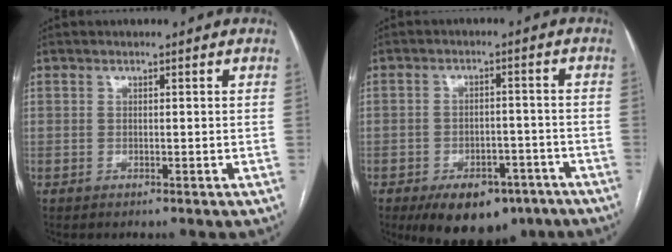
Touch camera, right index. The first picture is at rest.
{"total": 11.0, "force": [-7.4, 5.9, 5.5], "torque": [-0.069, 0.012, -0.104]}